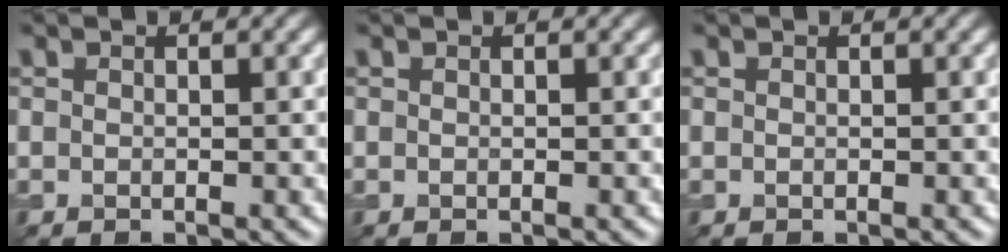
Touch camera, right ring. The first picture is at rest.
{"total": 0.0}
{"total": 0.0}